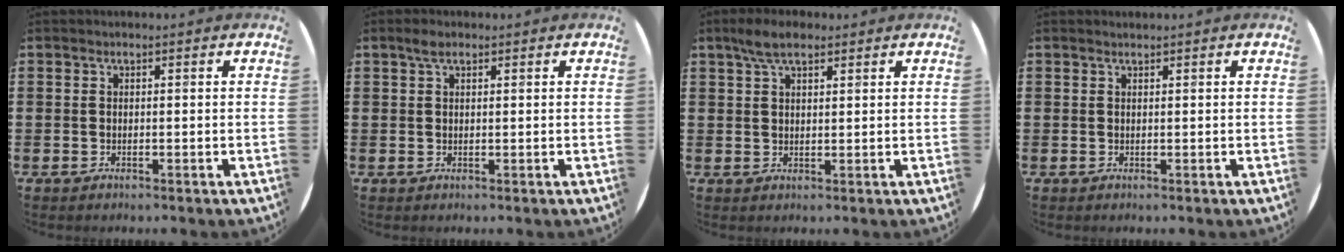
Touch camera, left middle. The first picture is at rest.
{"total": 1.7, "force": [1.1, 0.9, 1.0], "torque": [-0.014, 0.002, 0.018]}
{"total": 4.2, "force": [3.1, 1.7, 2.3], "torque": [-0.042, 0.005, 0.055]}
{"total": 0.0}